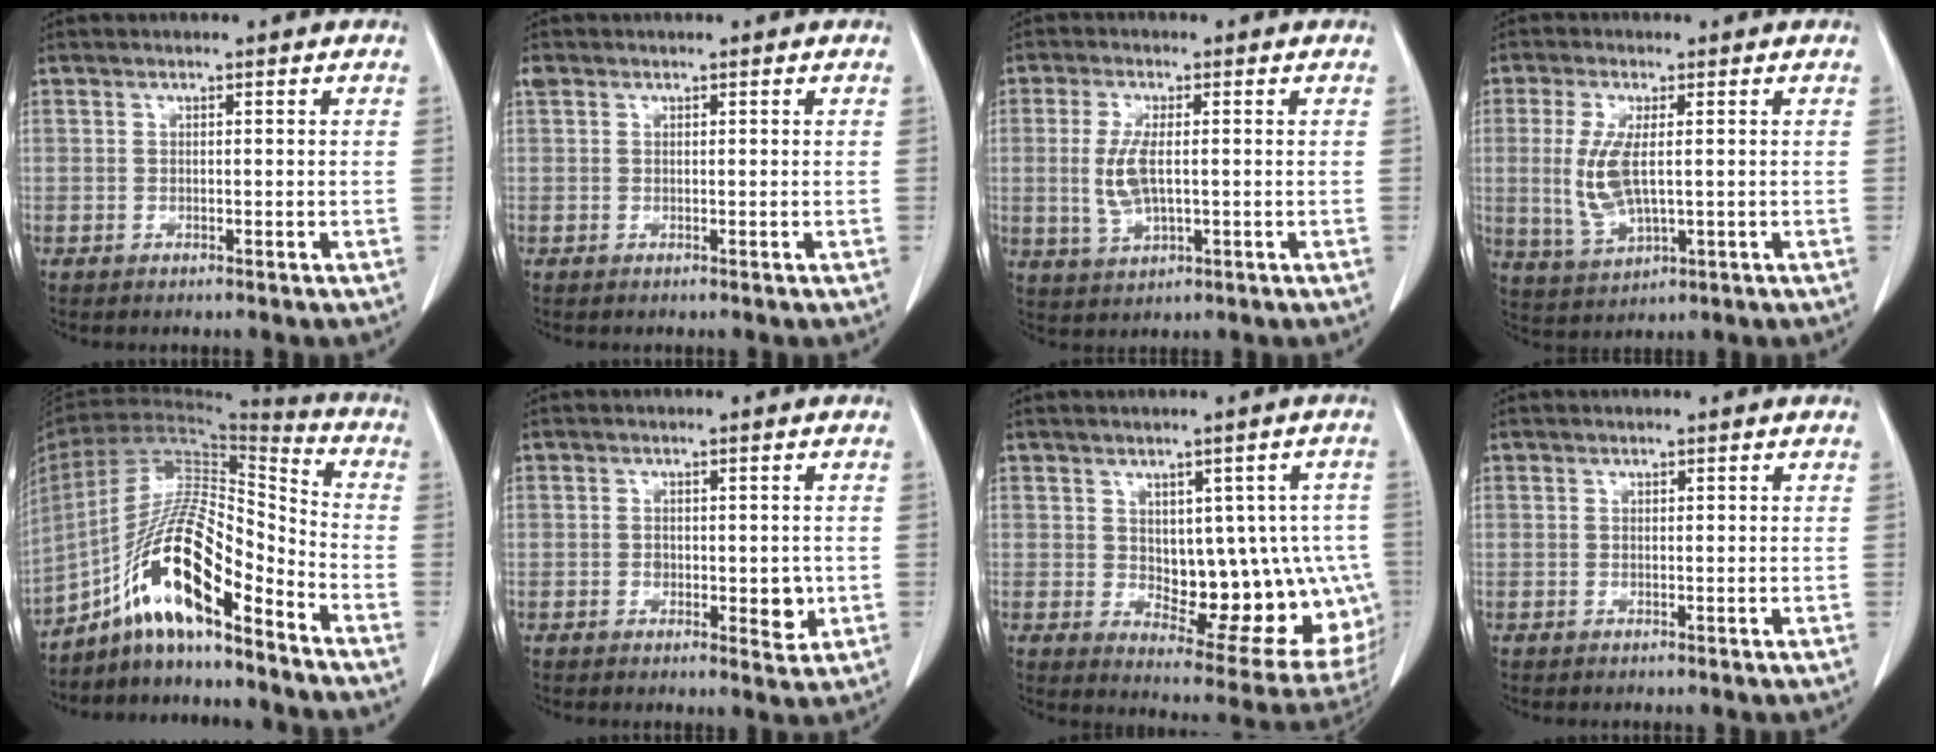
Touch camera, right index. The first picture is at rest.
{"total": 0.9, "force": [0.4, 0.7, 0.4], "torque": [-0.016, 0.017, 0.009]}
{"total": 5.7, "force": [-0.1, 2.0, 5.3], "torque": [-0.124, -0.004, 0.004]}
{"total": 7.3, "force": [0.3, 2.3, 6.9], "torque": [-0.160, -0.008, 0.012]}
{"total": 15.4, "force": [-9.9, 2.4, 11.5], "torque": [-0.217, 0.016, -0.177]}
{"total": 4.4, "force": [-0.8, 2.4, 3.6], "torque": [-0.040, -0.003, -0.006]}
{"total": 15.9, "force": [-0.4, 8.2, 13.7], "torque": [-0.132, 0.012, 0.020]}
{"total": 0.0}